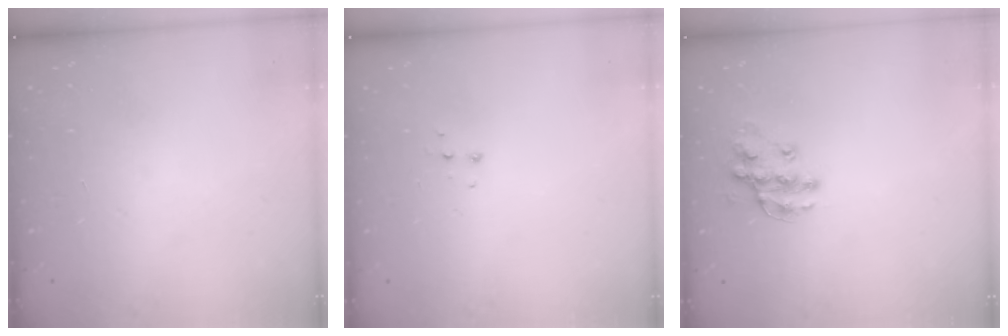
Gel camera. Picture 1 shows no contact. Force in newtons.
{"total": 3.7, "press": 3.7, "slide": 0.4}
{"total": 12.2, "press": 12.2, "slide": 0.9}